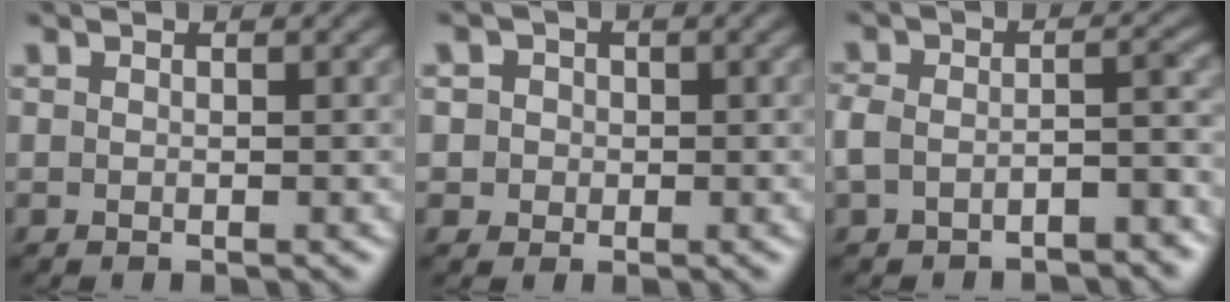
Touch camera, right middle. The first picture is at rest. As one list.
[{"total": 3.4, "force": [1.3, 2.9, 1.1], "torque": [-0.018, 0.012, 0.007]}, {"total": 5.0, "force": [-2.9, 2.4, 3.4], "torque": [-0.058, 0.004, -0.049]}]